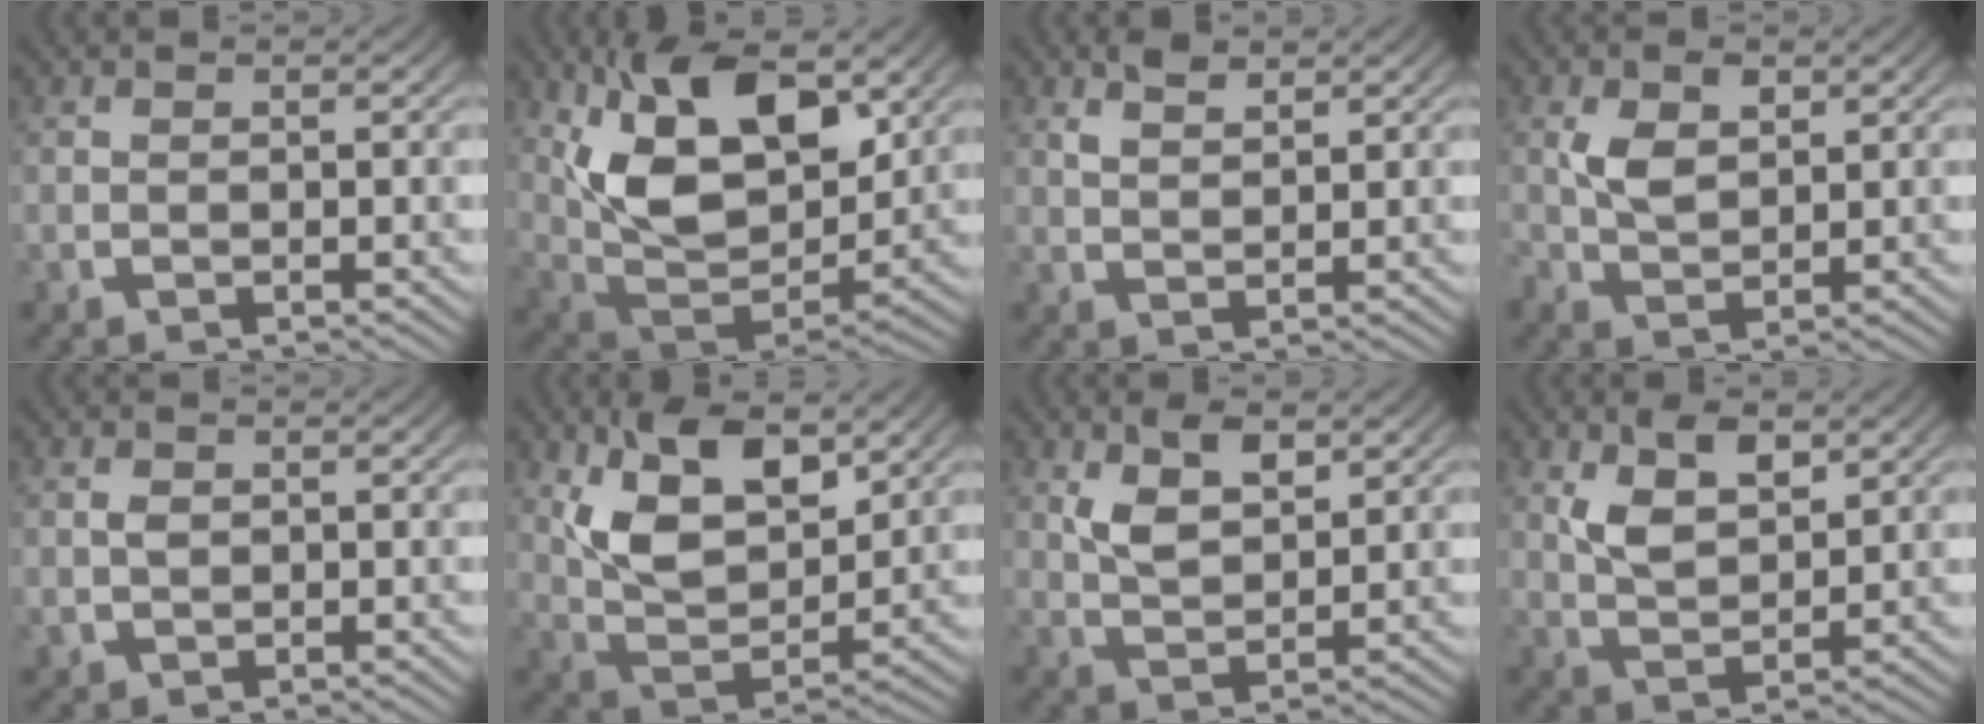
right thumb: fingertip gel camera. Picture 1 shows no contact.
{"total": 14.2, "force": [2.1, 8.8, 11.0], "torque": [-0.223, -0.030, 0.045]}
{"total": 2.3, "force": [1.9, 0.6, 1.1], "torque": [-0.010, 0.001, 0.042]}
{"total": 3.3, "force": [1.1, 2.2, 2.3], "torque": [-0.048, -0.010, 0.030]}
{"total": 1.5, "force": [0.2, 1.3, 0.7], "torque": [-0.019, -0.006, 0.011]}
{"total": 9.9, "force": [2.5, 6.2, 7.4], "torque": [-0.150, -0.018, 0.049]}
{"total": 4.3, "force": [2.2, 2.1, 3.1], "torque": [-0.057, -0.005, 0.052]}
{"total": 4.9, "force": [2.3, 2.5, 3.6], "torque": [-0.069, -0.008, 0.053]}